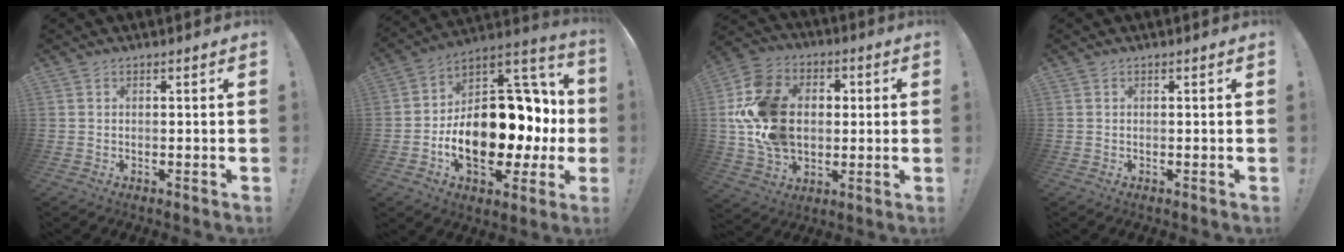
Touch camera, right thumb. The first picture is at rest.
{"total": 23.1, "force": [-4.5, 13.0, 18.5], "torque": [-0.284, 0.012, -0.056]}
{"total": 20.9, "force": [1.2, 16.2, 13.3], "torque": [-0.233, 0.011, 0.030]}
{"total": 0.0}